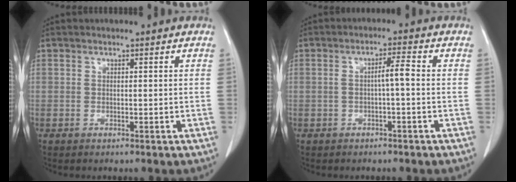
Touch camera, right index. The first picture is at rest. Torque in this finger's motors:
{"motor_torque": [0.41, -0.10, 0.13, 0.06]}